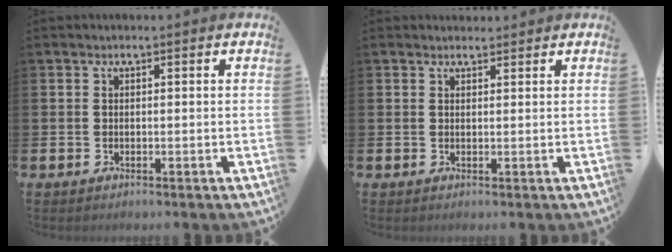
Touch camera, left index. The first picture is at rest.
{"total": 1.2, "force": [1.1, 0.4, 0.0], "torque": [0.014, -0.002, 0.017]}